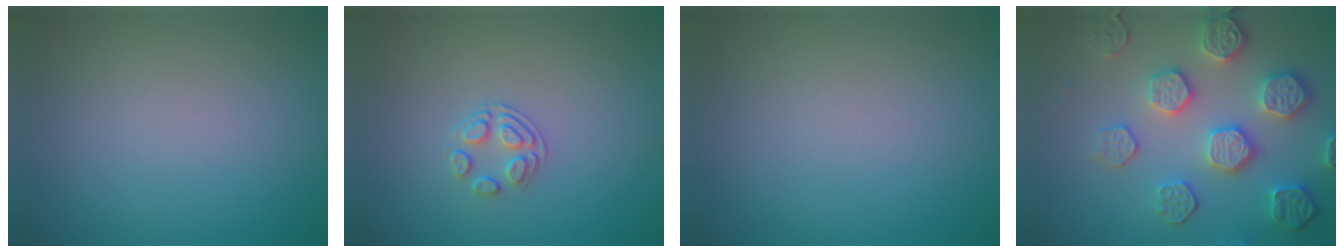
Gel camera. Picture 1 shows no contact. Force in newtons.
{"total": 1.8, "press": 1.2, "slide": 1.4}
{"total": 0.0}
{"total": 5.3, "press": 4.8, "slide": 2.2}